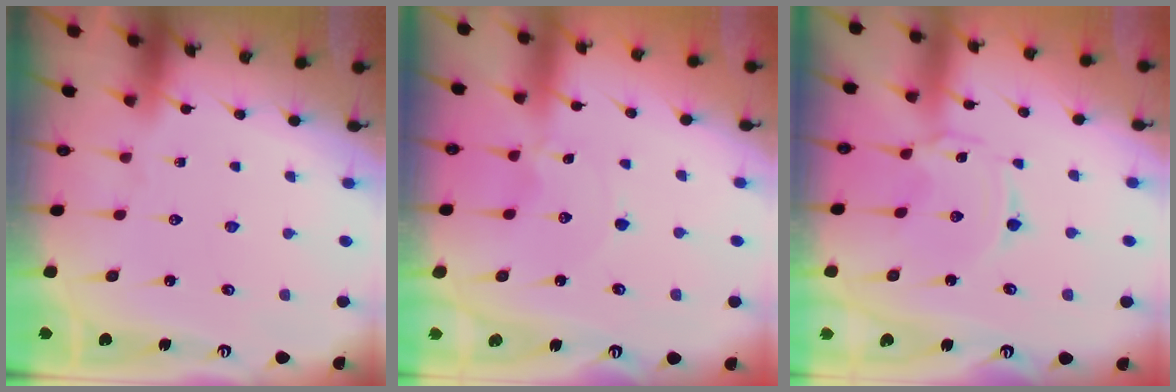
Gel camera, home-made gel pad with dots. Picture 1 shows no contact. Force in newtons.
{"total": 0.5, "press": 0.5, "slide": 0.1}
{"total": 0.6, "press": 0.5, "slide": 0.4}